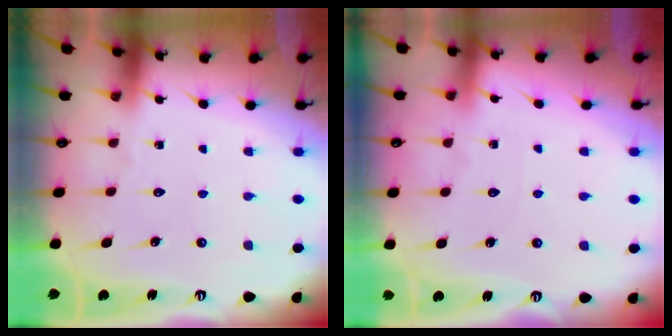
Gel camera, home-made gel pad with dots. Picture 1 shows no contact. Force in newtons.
{"total": 1.4, "press": 1.4, "slide": 0.3}